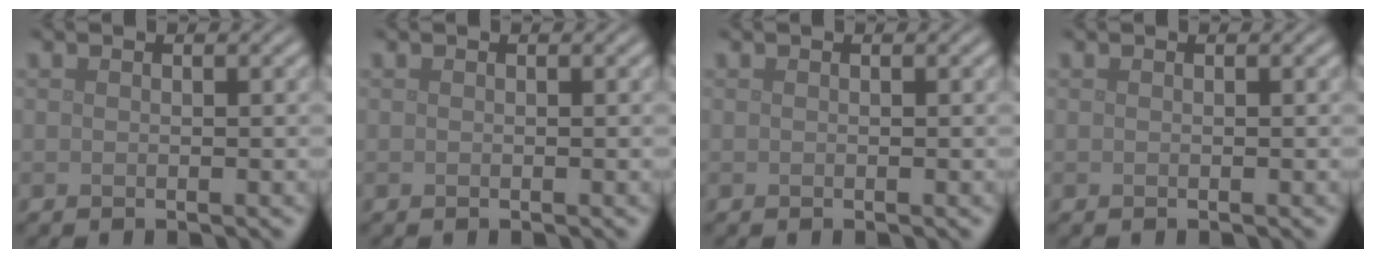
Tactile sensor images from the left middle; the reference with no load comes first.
{"total": 0.0}
{"total": 0.0}
{"total": 0.0}